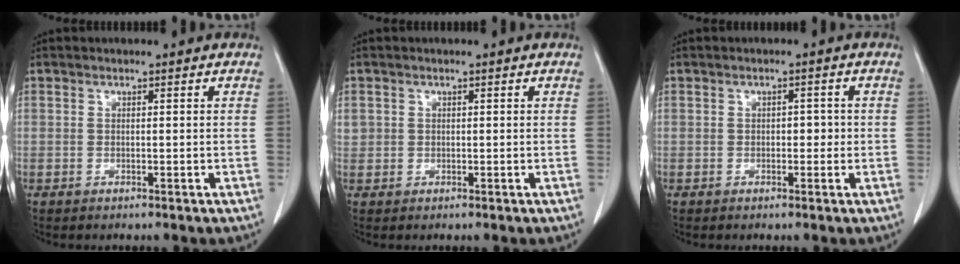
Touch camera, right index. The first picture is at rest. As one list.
[{"total": 1.8, "force": [0.5, 1.7, 0.4], "torque": [-0.006, 0.011, 0.012]}, {"total": 1.8, "force": [-0.2, 1.1, 1.4], "torque": [-0.014, 0.005, -0.004]}]